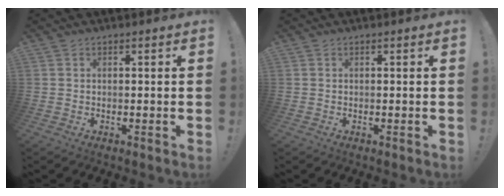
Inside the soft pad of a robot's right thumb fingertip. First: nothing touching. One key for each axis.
{"total": 0.0}